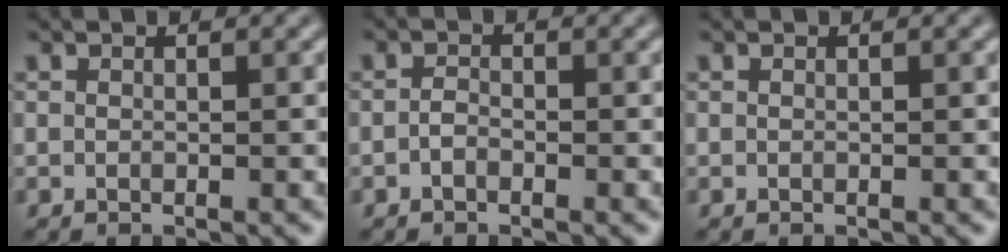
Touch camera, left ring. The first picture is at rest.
{"total": 1.0, "force": [-0.5, 0.6, 0.6], "torque": [-0.014, 0.001, -0.012]}
{"total": 0.0}